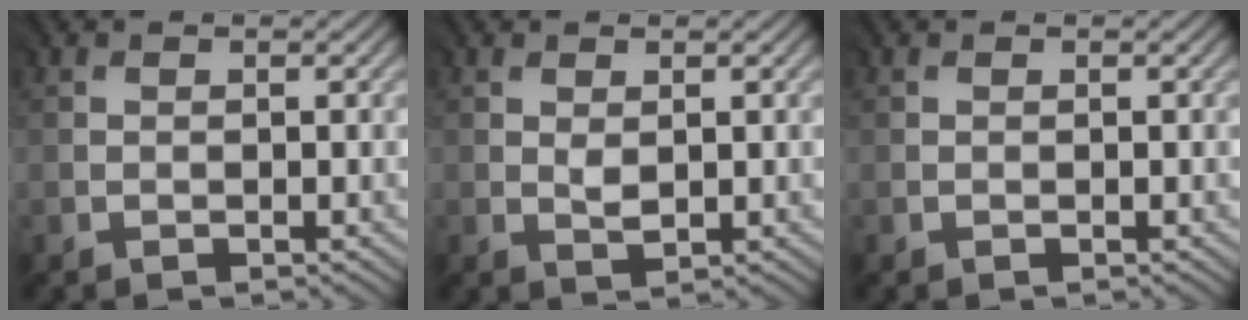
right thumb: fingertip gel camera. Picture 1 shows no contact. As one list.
[{"total": 1.4, "force": [0.4, 0.8, 1.0], "torque": [-0.022, -0.005, 0.012]}, {"total": 0.0}]